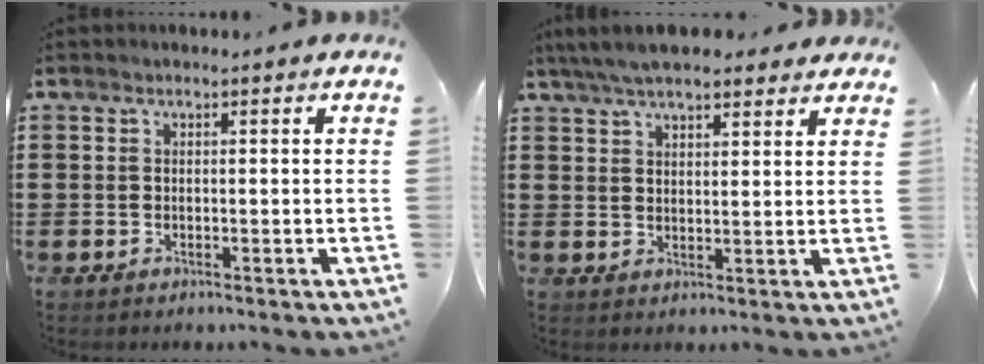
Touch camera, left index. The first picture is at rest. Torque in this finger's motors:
{"motor_torque": [2.14, 0.00, 0.29, -0.07]}